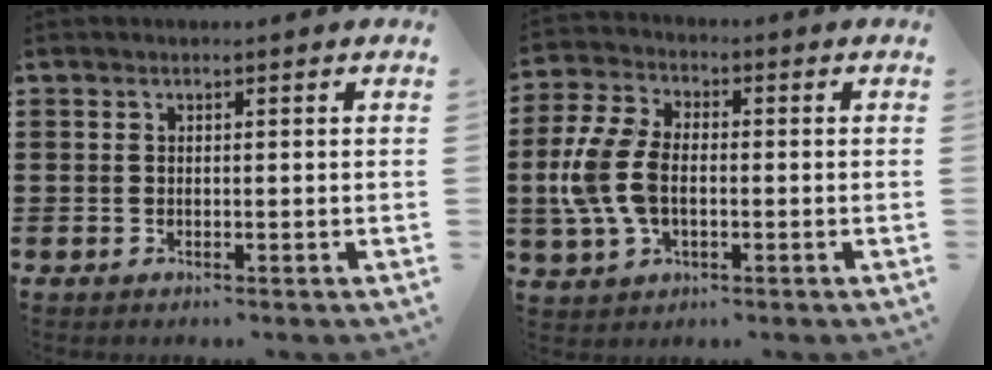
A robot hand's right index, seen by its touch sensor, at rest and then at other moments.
{"total": 9.0, "force": [-1.0, 5.5, 7.1], "torque": [-0.183, -0.001, -0.027]}